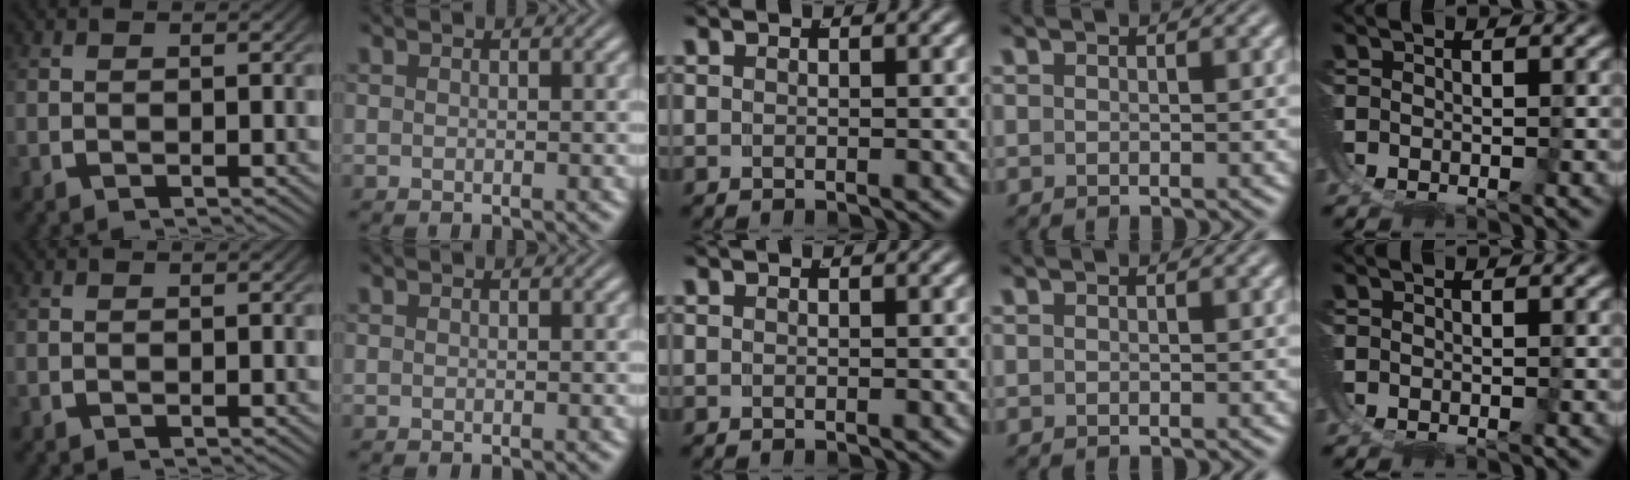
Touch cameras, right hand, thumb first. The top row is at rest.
{}